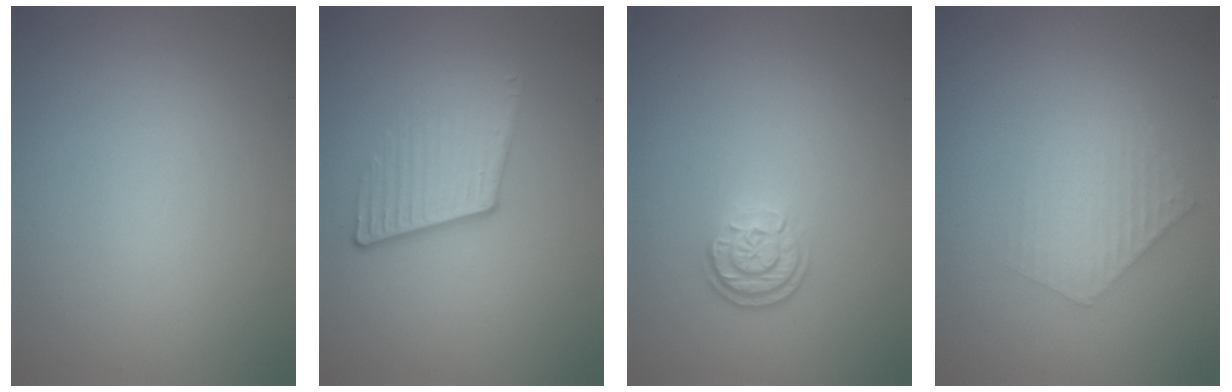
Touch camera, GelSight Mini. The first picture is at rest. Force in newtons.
{"total": 4.0, "press": 2.7, "slide": 3.0}
{"total": 2.3, "press": 2.0, "slide": 1.3}
{"total": 2.2, "press": 2.1, "slide": 0.4}